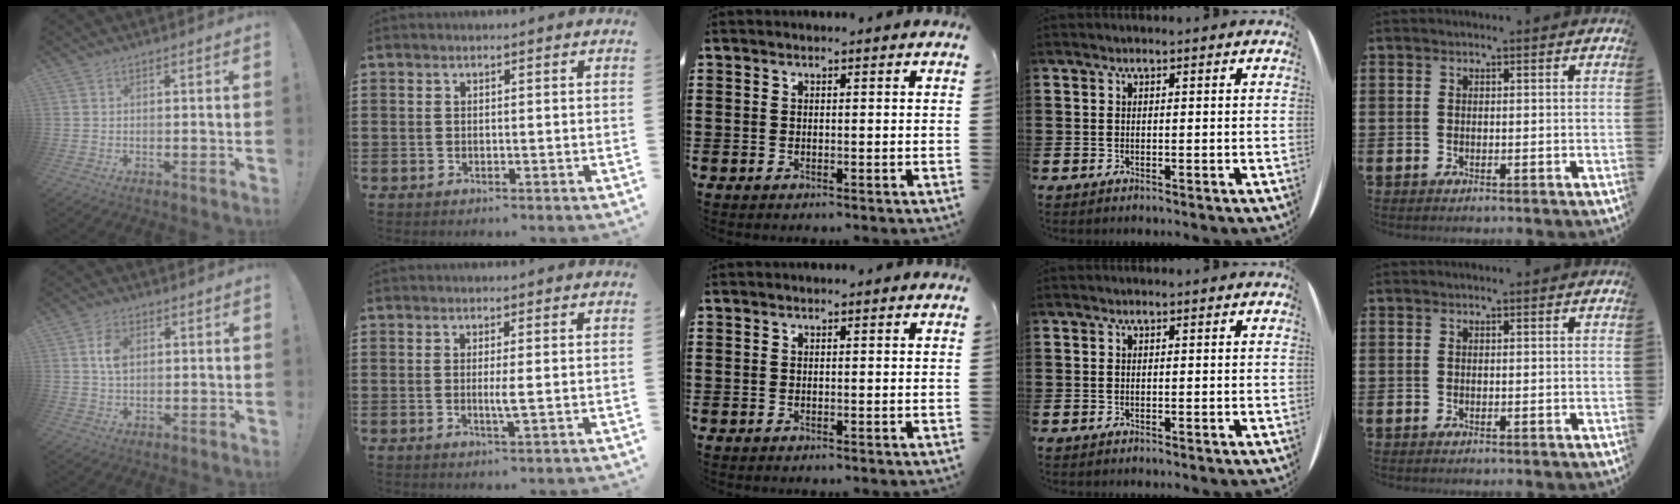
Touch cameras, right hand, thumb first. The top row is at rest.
{"thumb": {"total": 5.8, "force": [1.4, 4.0, 4.0], "torque": [-0.072, 0.002, 0.022]}, "index": {"total": 2.0, "force": [-0.2, -0.2, 2.0], "torque": [-0.037, -0.007, -0.006]}}